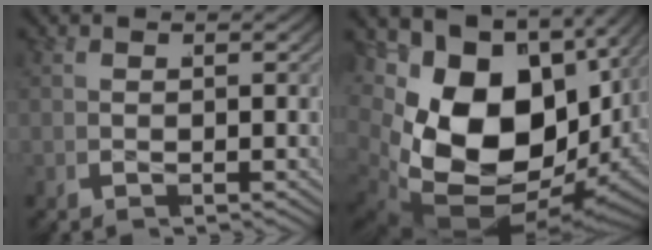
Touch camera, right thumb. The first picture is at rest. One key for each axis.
{"total": 22.3, "fx": -2.0, "fy": 15.1, "fz": 16.3, "tx": -0.326, "ty": -0.052, "tz": -0.009}